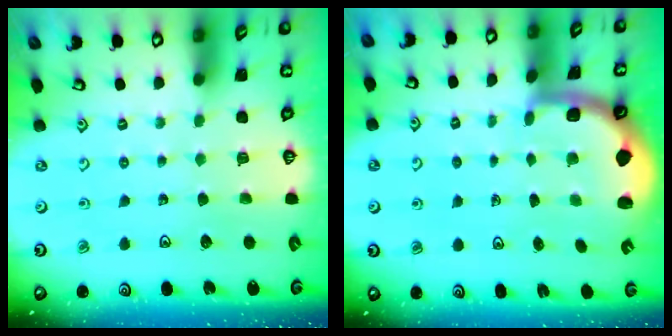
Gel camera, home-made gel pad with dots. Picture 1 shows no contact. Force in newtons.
{"total": 1.7, "press": 1.7, "slide": 0.3}